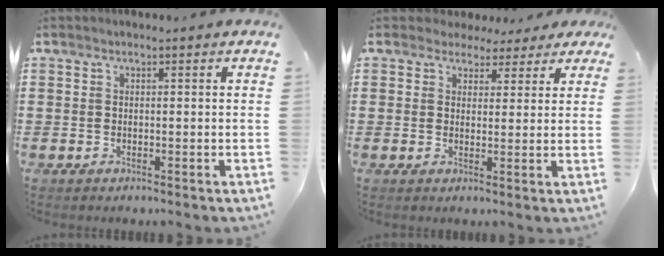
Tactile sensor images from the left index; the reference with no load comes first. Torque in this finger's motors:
{"motor_torque": [1.09, -1.05, 0.14, -0.01]}